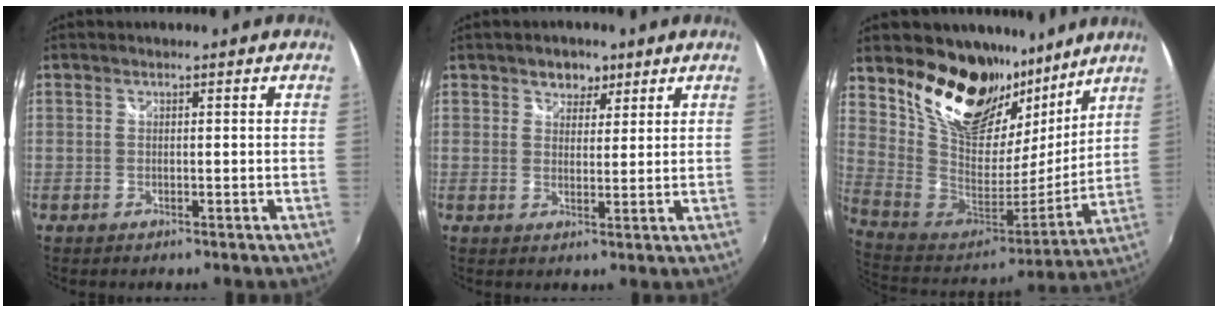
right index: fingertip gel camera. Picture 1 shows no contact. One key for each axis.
{"total": 3.8, "fx": 2.3, "fy": 2.8, "fz": 1.2, "tx": -0.008, "ty": 0.005, "tz": 0.035}
{"total": 24.4, "fx": 16.4, "fy": 13.2, "fz": 12.2, "tx": -0.246, "ty": 0.008, "tz": 0.307}